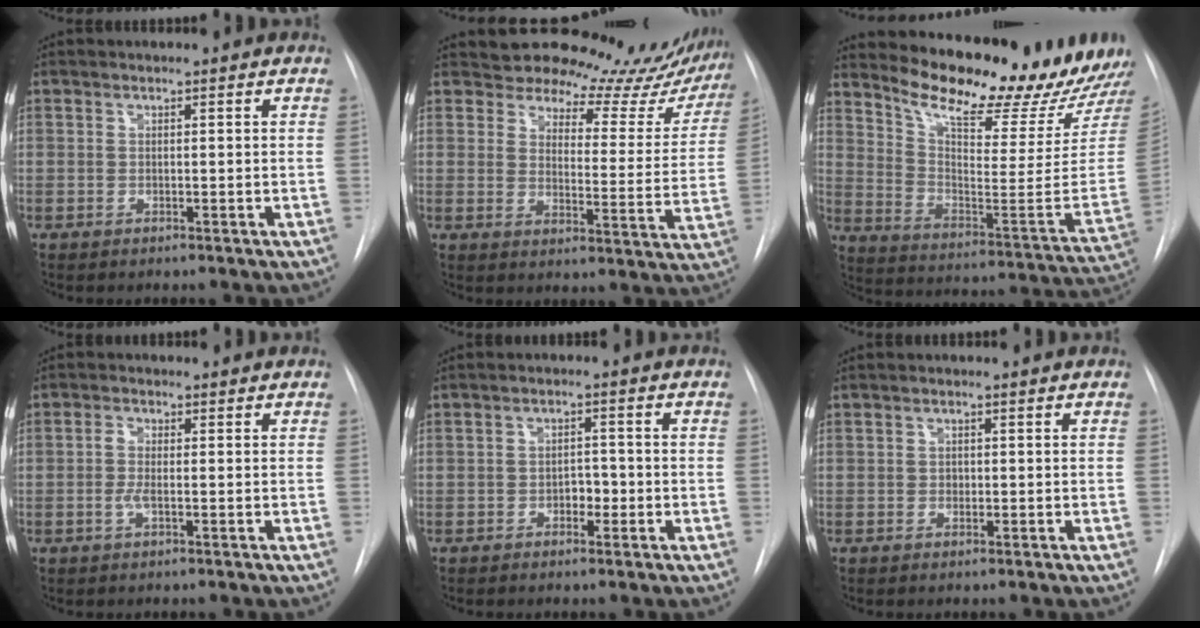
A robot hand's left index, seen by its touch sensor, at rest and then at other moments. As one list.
[{"total": 20.8, "force": [19.7, 5.7, 3.5], "torque": [-0.015, -0.079, 0.214]}, {"total": 20.9, "force": [19.0, 1.1, 8.5], "torque": [-0.143, -0.088, 0.275]}, {"total": 1.9, "force": [-0.4, 0.5, 1.8], "torque": [-0.039, 0.000, -0.008]}, {"total": 2.3, "force": [-1.0, 1.4, 1.5], "torque": [-0.016, 0.009, -0.012]}, {"total": 0.6, "force": [-0.1, 0.5, 0.3], "torque": [-0.001, 0.003, 0.001]}]